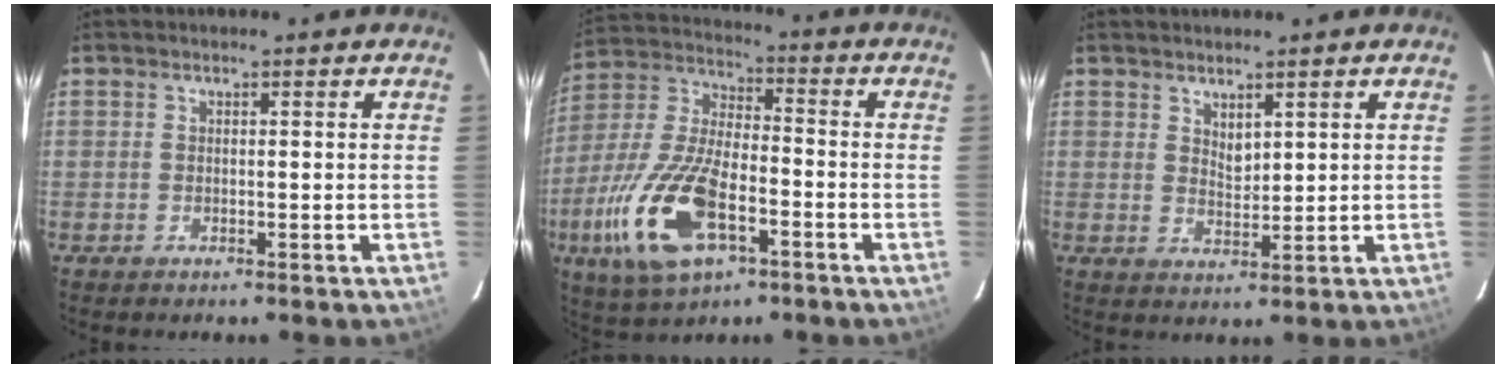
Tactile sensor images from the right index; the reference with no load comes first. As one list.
[{"total": 19.4, "force": [-7.8, 8.7, 15.5], "torque": [-0.345, -0.023, -0.142]}, {"total": 2.8, "force": [2.0, 1.3, 1.5], "torque": [-0.021, -0.003, 0.037]}]